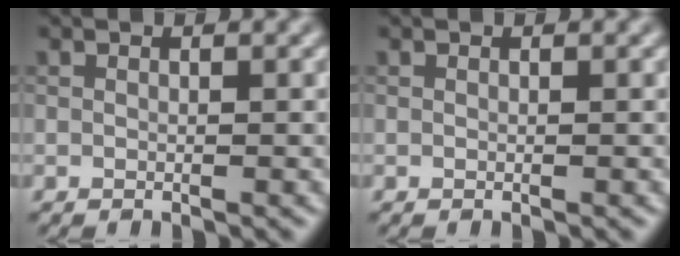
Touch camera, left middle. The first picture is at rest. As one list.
[{"total": 0.0}]